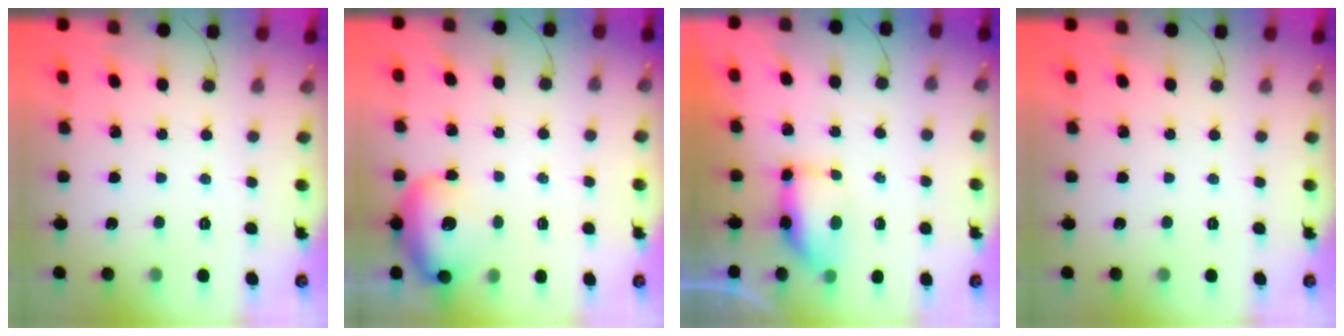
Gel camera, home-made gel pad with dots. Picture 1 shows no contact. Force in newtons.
{"total": 17.2, "press": 14.8, "slide": 8.8}
{"total": 6.7, "press": 6.6, "slide": 0.9}
{"total": 0.0}